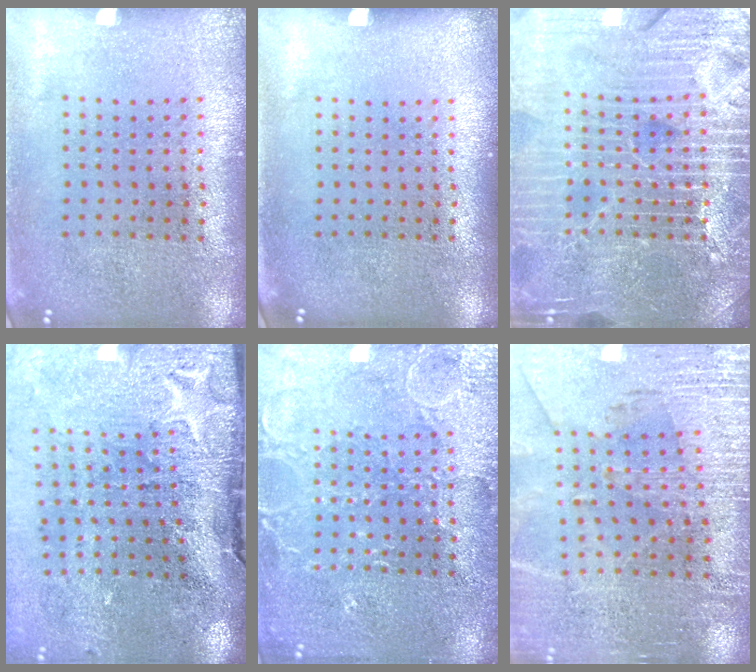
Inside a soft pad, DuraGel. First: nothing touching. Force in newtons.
{"total": 0.0}
{"total": 7.0, "press": 7.0, "slide": 0.8}
{"total": 4.9, "press": 3.9, "slide": 2.9}
{"total": 4.2, "press": 4.1, "slide": 0.5}
{"total": 3.0, "press": 2.9, "slide": 0.6}